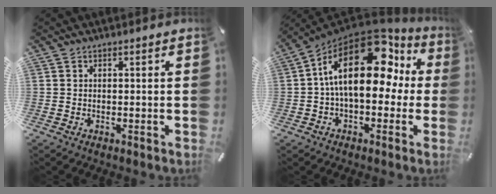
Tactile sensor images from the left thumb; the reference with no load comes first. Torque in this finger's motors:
{"motor_torque": [1.01, 1.68, 1.64, -1.13, 0.94]}